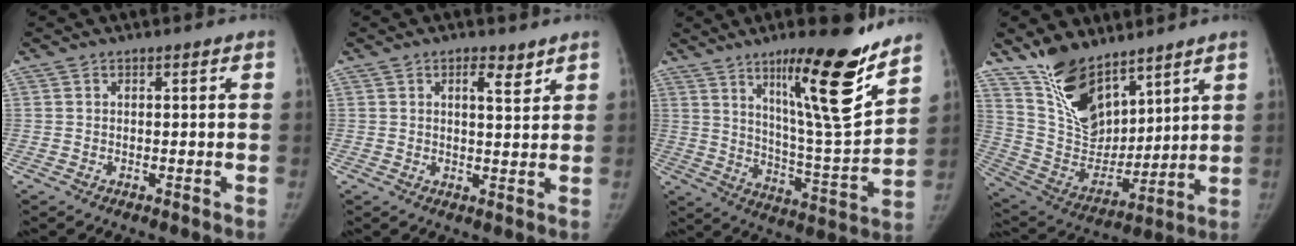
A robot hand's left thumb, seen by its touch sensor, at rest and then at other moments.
{"total": 4.0, "force": [2.4, 1.3, 2.9], "torque": [-0.033, -0.015, 0.036]}
{"total": 21.0, "force": [13.1, 2.8, 16.2], "torque": [-0.218, -0.081, 0.213]}
{"total": 16.2, "force": [11.6, 8.2, 7.8], "torque": [-0.096, -0.068, 0.233]}